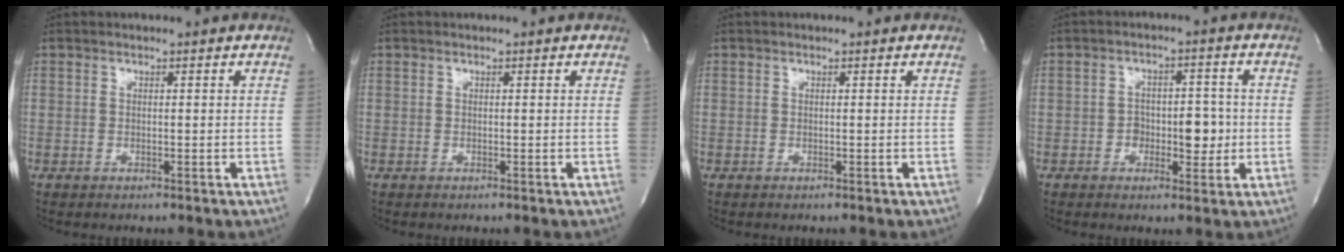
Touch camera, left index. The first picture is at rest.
{"total": 0.0}
{"total": 0.0}
{"total": 5.5, "force": [-1.0, 3.2, 4.3], "torque": [-0.051, 0.012, -0.010]}